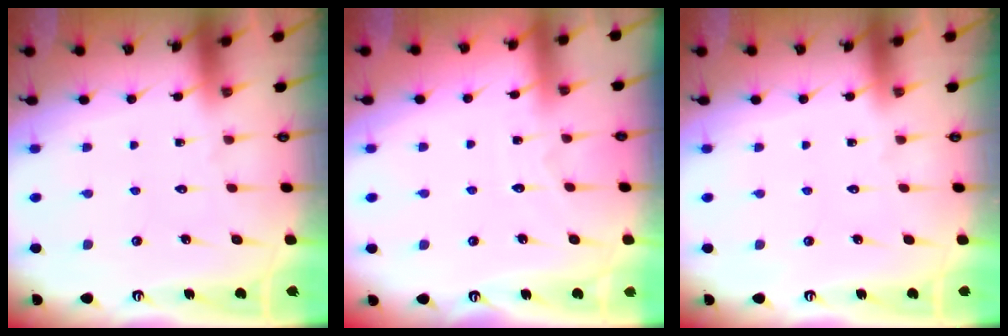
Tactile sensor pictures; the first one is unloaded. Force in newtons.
{"total": 2.7, "press": 2.7, "slide": 0.4}
{"total": 0.0}